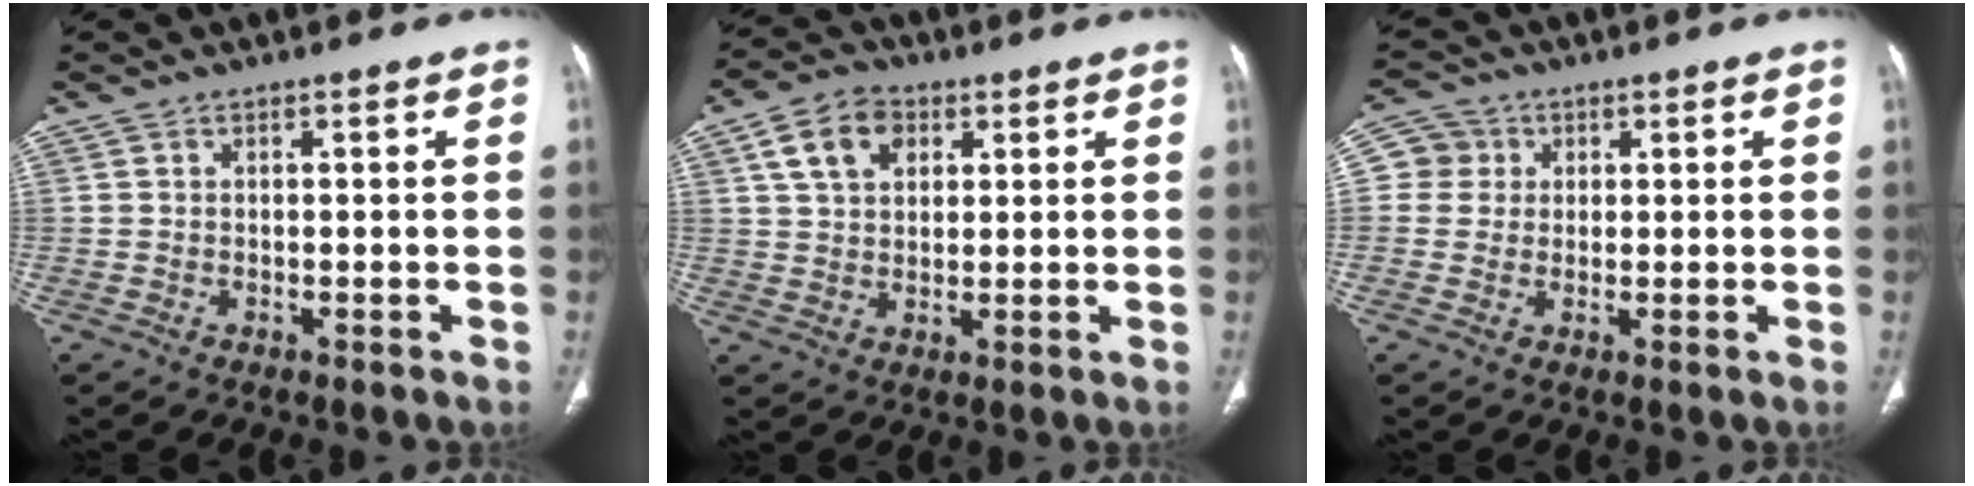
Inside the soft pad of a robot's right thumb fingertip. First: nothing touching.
{"total": 8.7, "force": [3.5, 6.1, 5.1], "torque": [-0.075, 0.000, 0.058]}
{"total": 4.8, "force": [1.0, 4.7, 0.5], "torque": [0.017, 0.005, 0.014]}